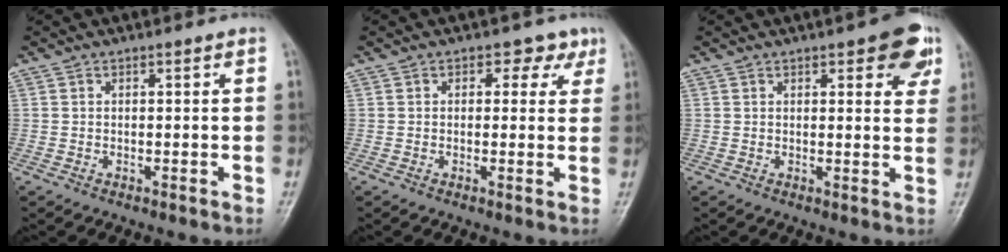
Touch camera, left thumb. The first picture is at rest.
{"total": 3.5, "force": [1.7, 2.6, 1.6], "torque": [0.011, -0.003, 0.014]}
{"total": 7.9, "force": [3.9, 2.9, 6.1], "torque": [-0.046, -0.012, 0.041]}